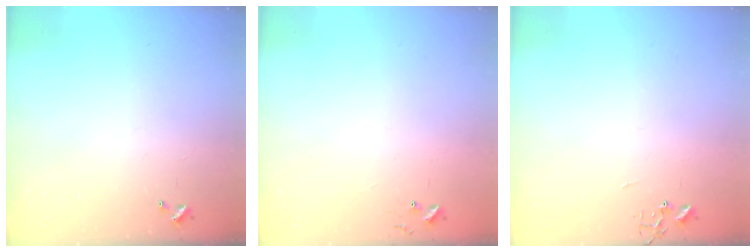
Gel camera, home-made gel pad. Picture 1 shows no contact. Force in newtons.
{"total": 4.7, "press": 4.7, "slide": 0.4}
{"total": 0.0}